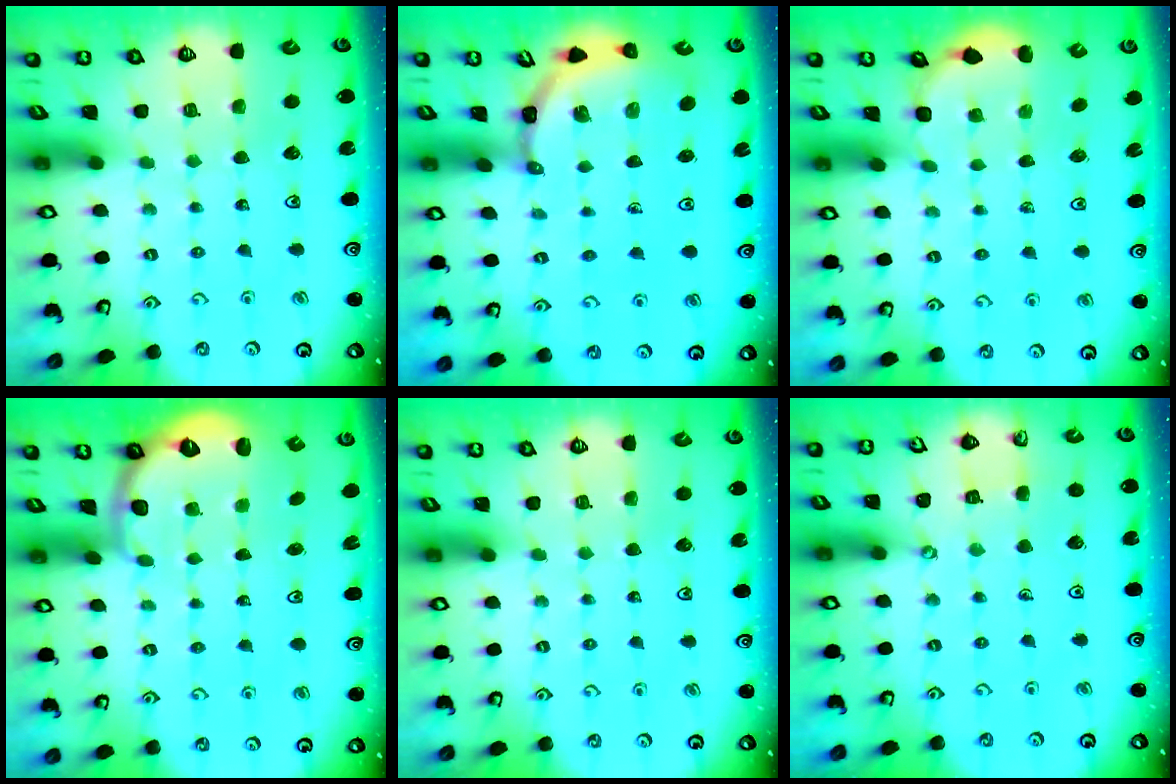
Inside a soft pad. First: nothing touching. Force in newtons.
{"total": 3.6, "press": 3.6, "slide": 0.2}
{"total": 2.5, "press": 2.2, "slide": 1.2}
{"total": 2.8, "press": 2.0, "slide": 2.0}
{"total": 0.0}
{"total": 3.7, "press": 3.7, "slide": 0.5}